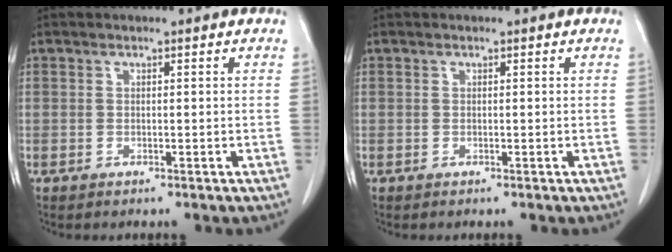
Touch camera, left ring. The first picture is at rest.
{"total": 0.0}